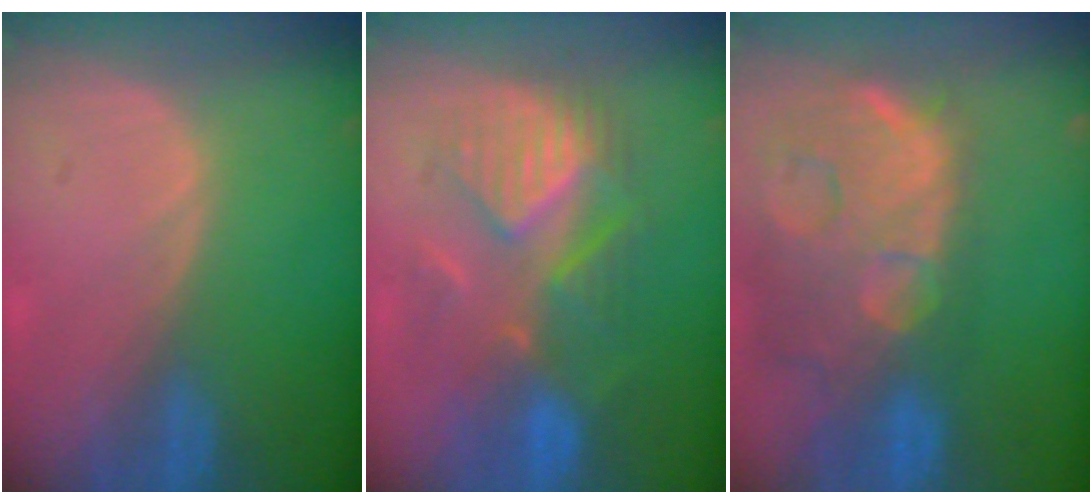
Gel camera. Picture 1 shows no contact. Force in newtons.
{"total": 9.0, "press": 8.9, "slide": 0.9}
{"total": 14.9, "press": 12.0, "slide": 8.9}